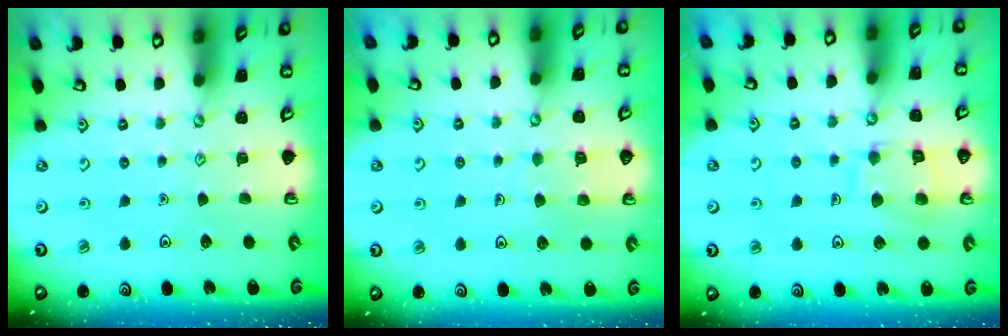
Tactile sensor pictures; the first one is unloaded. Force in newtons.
{"total": 5.3, "press": 5.3, "slide": 0.3}
{"total": 10.6, "press": 10.6, "slide": 1.0}